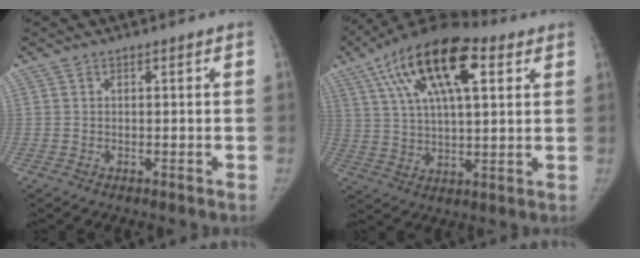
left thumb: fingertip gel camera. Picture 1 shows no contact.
{"total": 20.7, "force": [8.8, 8.7, 16.5], "torque": [-0.289, 0.003, 0.151]}